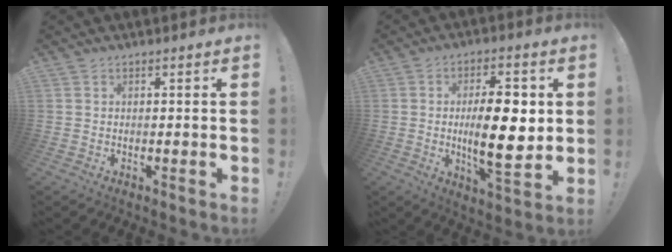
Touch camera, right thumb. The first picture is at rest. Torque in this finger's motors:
{"motor_torque": [0.45, 0.44, 1.39, -0.16, 0.11]}